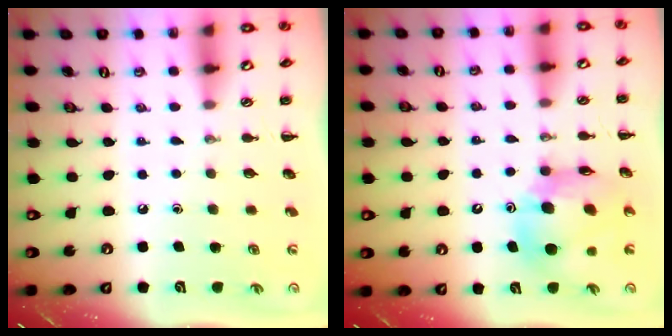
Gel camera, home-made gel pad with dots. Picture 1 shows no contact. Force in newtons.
{"total": 11.9, "press": 11.5, "slide": 3.3}